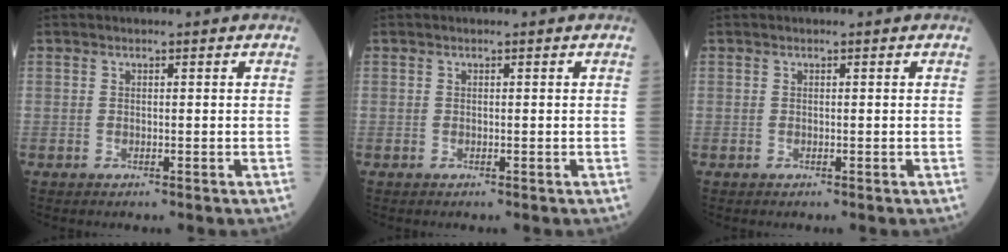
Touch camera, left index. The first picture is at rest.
{"total": 0.0}
{"total": 0.0}